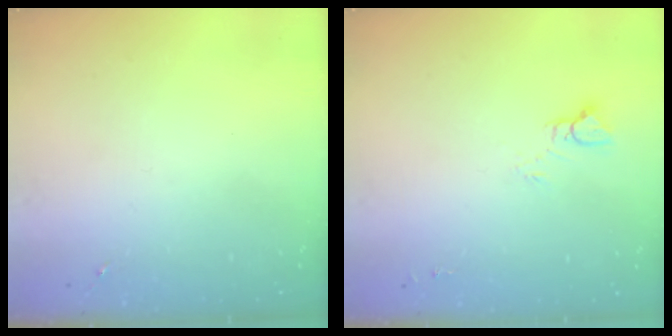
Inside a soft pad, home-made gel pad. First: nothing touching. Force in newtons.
{"total": 5.3, "press": 5.3, "slide": 0.5}